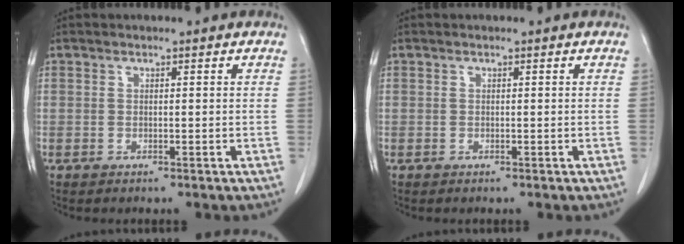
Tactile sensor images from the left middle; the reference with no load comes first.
{"total": 0.0}